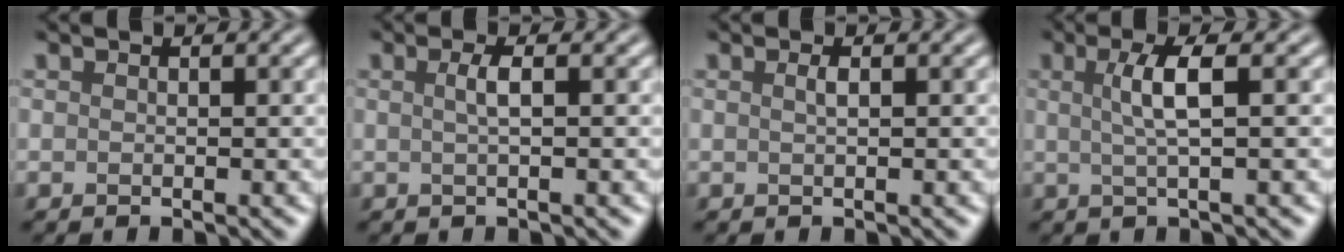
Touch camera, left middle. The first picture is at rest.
{"total": 1.6, "force": [0.2, 0.4, 1.6], "torque": [-0.029, 0.005, 0.001]}
{"total": 0.9, "force": [0.3, 0.3, 0.8], "torque": [-0.012, 0.005, 0.003]}
{"total": 3.4, "force": [0.6, 0.8, 3.3], "torque": [-0.057, 0.003, 0.007]}